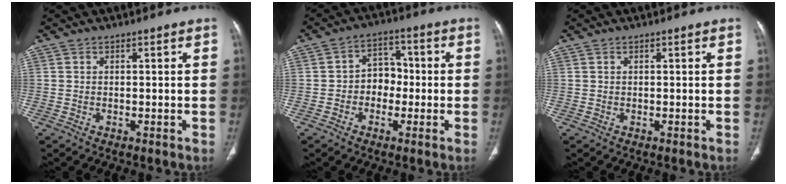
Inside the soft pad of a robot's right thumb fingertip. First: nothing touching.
{"total": 6.3, "force": [-1.0, 5.2, 3.5], "torque": [-0.016, 0.028, -0.029]}
{"total": 0.0}